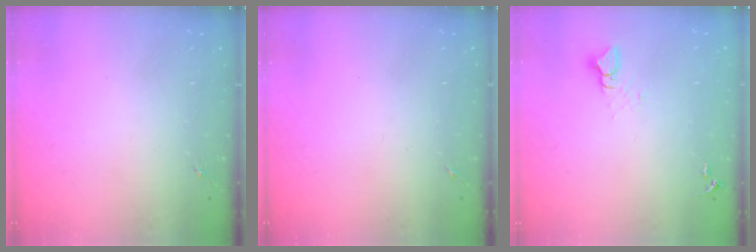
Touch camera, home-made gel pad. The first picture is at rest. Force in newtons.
{"total": 0.0}
{"total": 3.6, "press": 3.6, "slide": 0.2}